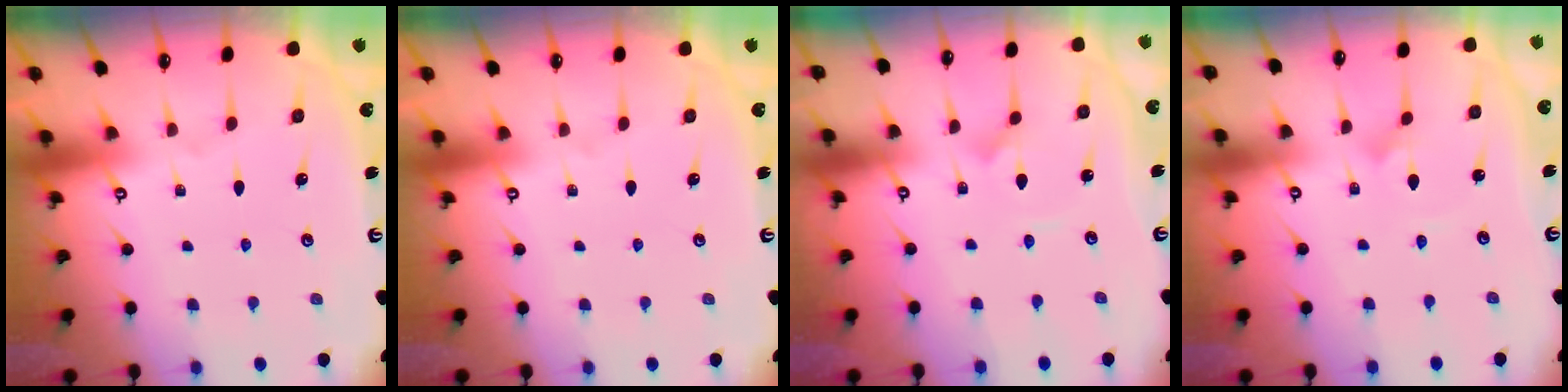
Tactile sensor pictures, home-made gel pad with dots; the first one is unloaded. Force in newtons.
{"total": 0.0}
{"total": 3.4, "press": 3.4, "slide": 0.2}
{"total": 1.5, "press": 1.5, "slide": 0.1}